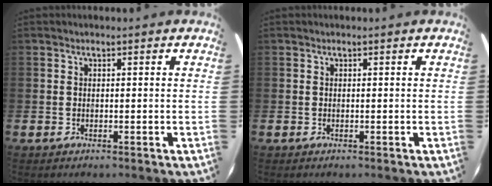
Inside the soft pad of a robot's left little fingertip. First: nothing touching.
{"total": 0.0}